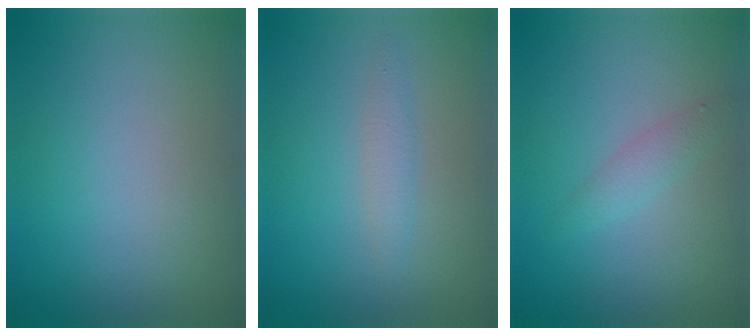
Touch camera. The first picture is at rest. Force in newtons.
{"total": 1.4, "press": 1.4, "slide": 0.0}
{"total": 1.5, "press": 1.5, "slide": 0.0}